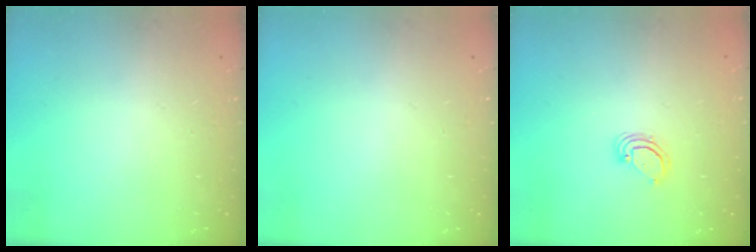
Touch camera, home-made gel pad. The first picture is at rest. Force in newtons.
{"total": 0.0}
{"total": 2.9, "press": 2.9, "slide": 0.2}